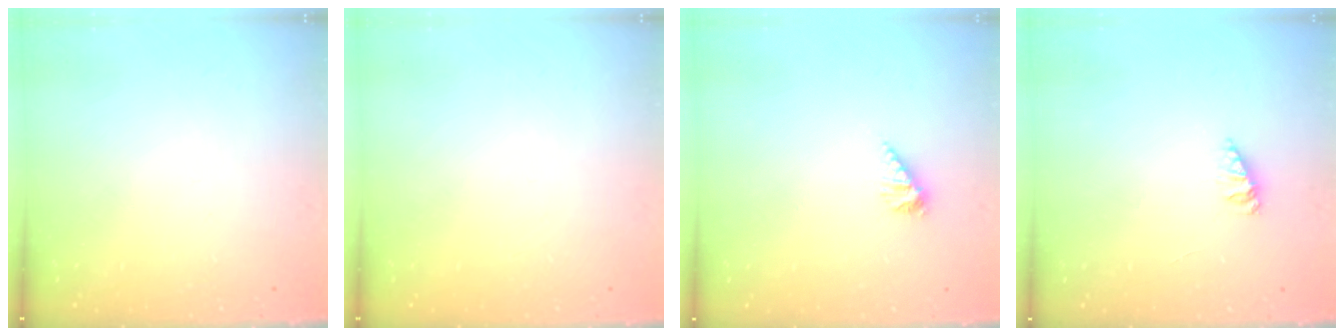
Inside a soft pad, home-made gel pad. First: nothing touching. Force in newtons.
{"total": 0.0}
{"total": 2.8, "press": 2.8, "slide": 0.5}
{"total": 2.2, "press": 2.2, "slide": 0.3}